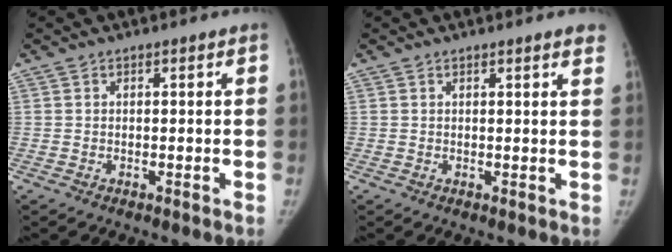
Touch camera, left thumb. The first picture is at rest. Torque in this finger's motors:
{"motor_torque": [0.43, 0.02, 0.36, -0.37, 0.13]}